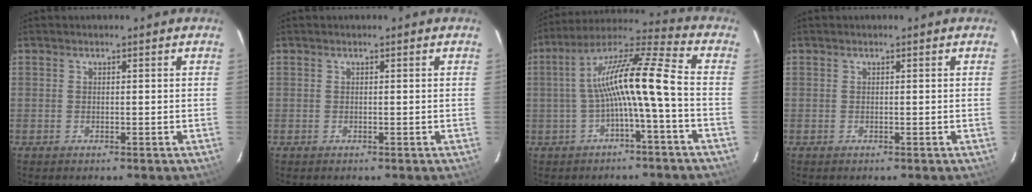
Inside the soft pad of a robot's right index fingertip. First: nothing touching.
{"total": 0.0}
{"total": 12.3, "force": [-2.1, 0.4, 12.1], "torque": [-0.234, 0.022, -0.041]}
{"total": 0.0}